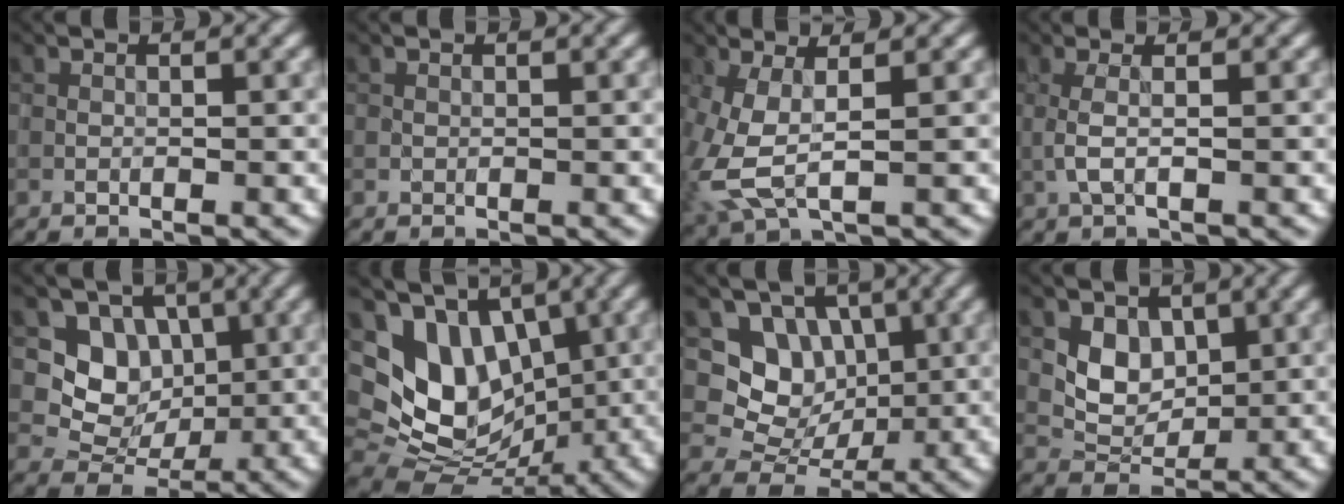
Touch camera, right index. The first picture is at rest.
{"total": 0.0}
{"total": 4.2, "force": [-0.3, 1.7, 3.8], "torque": [-0.111, -0.007, -0.001]}
{"total": 1.7, "force": [0.1, 0.5, 1.6], "torque": [-0.030, 0.004, -0.002]}
{"total": 4.7, "force": [1.2, 4.1, 2.0], "torque": [-0.027, -0.003, 0.013]}
{"total": 9.1, "force": [2.0, 6.9, 5.6], "torque": [-0.083, -0.007, 0.048]}
{"total": 5.2, "force": [1.5, 4.5, 2.0], "torque": [-0.026, -0.008, 0.017]}
{"total": 3.2, "force": [1.2, 2.5, 1.5], "torque": [-0.028, -0.003, 0.023]}